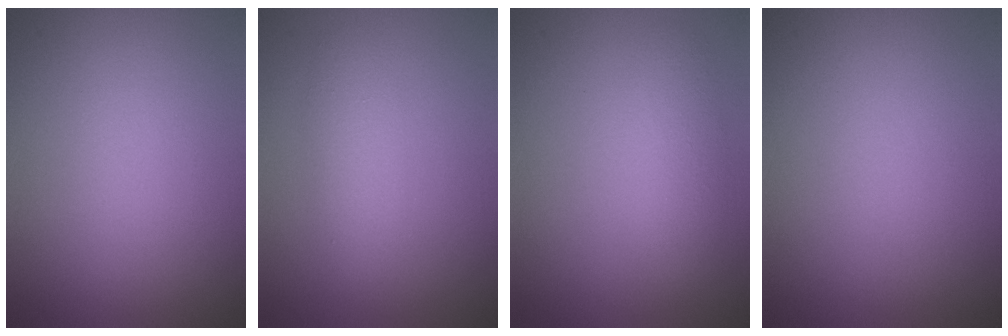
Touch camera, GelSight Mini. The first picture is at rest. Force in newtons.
{"total": 2.3, "press": 2.3, "slide": 0.1}
{"total": 2.4, "press": 2.4, "slide": 0.2}
{"total": 0.0}